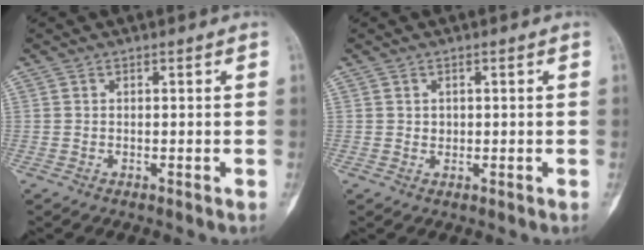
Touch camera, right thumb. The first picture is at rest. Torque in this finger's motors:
{"motor_torque": [0.20, 0.03, 0.52, -0.03, 0.01]}